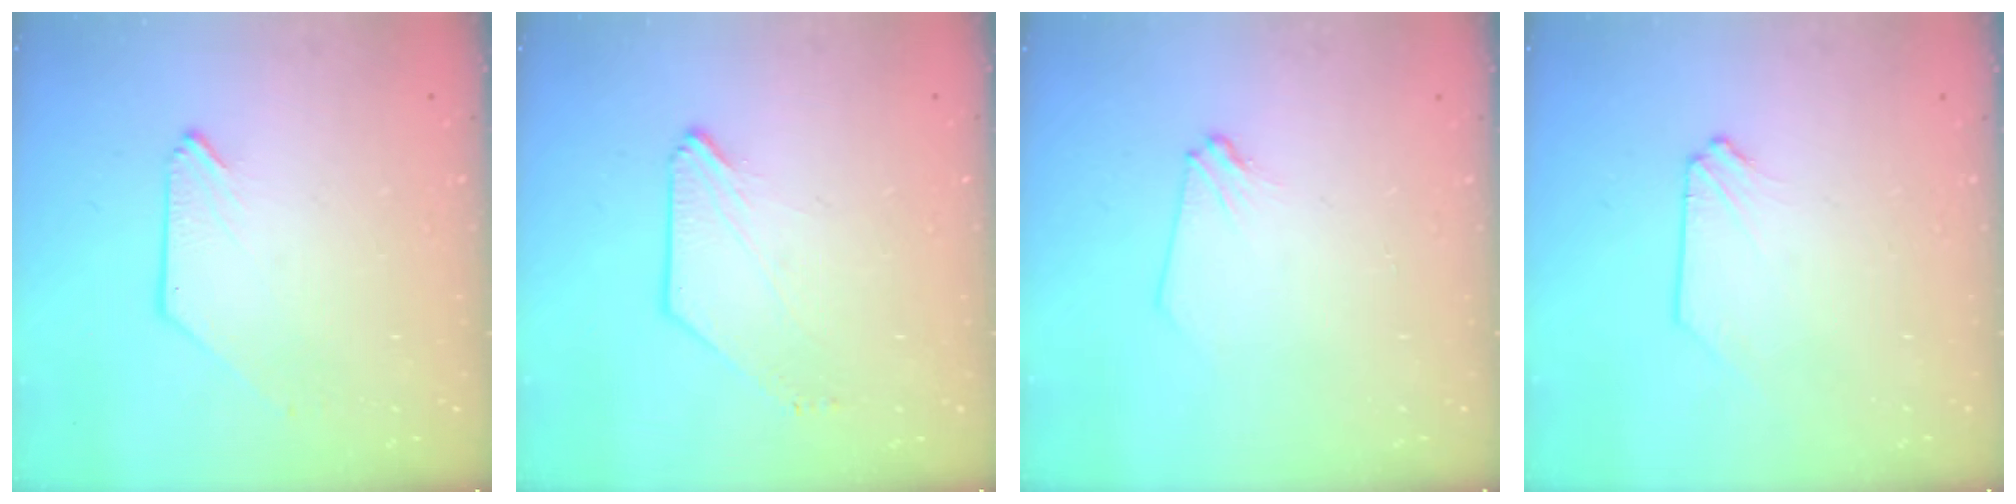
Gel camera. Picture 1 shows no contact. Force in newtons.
{"total": 2.0, "press": 2.0, "slide": 0.5}
{"total": 1.6, "press": 1.6, "slide": 0.3}
{"total": 0.0}